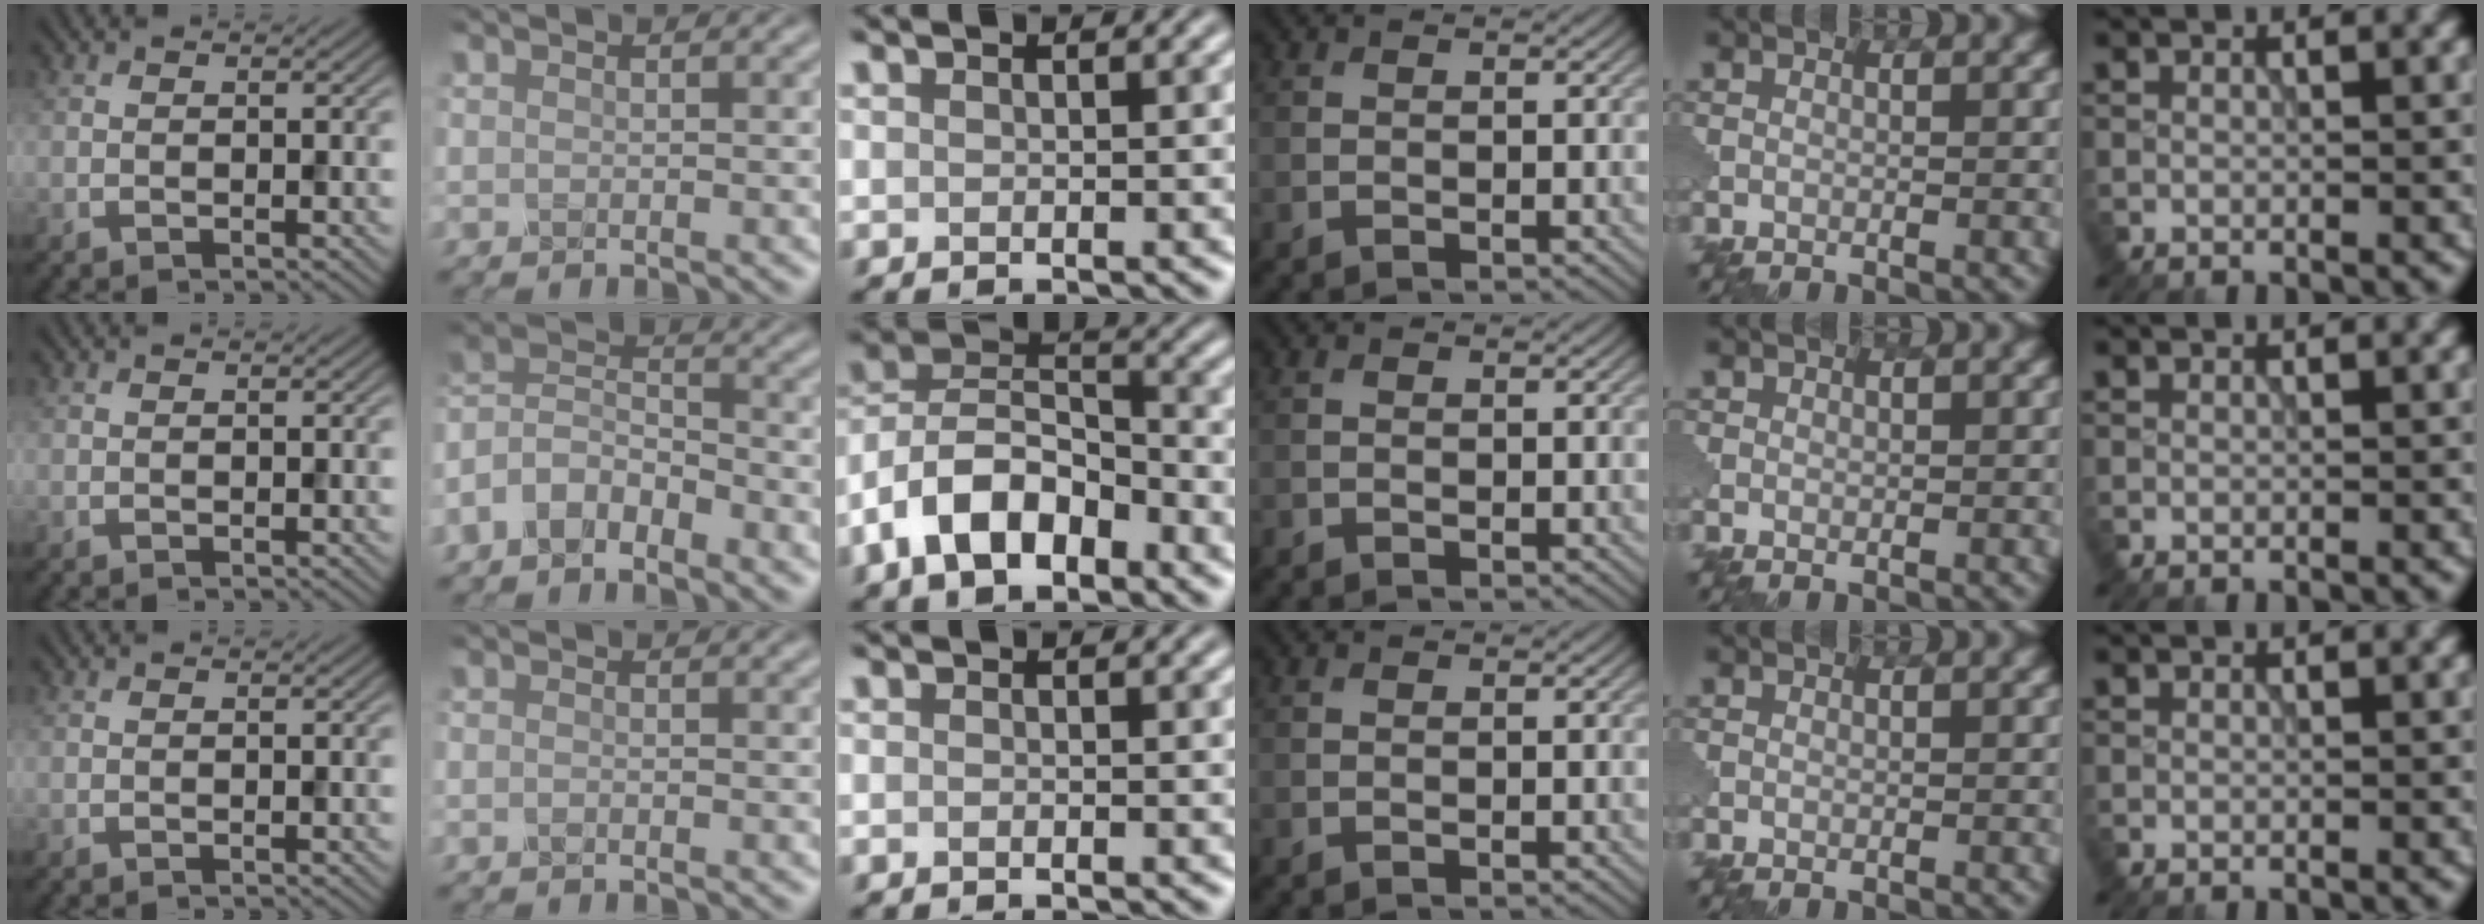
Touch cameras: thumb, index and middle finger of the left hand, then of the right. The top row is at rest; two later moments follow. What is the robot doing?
{"motion": "insert", "object": "pin"}